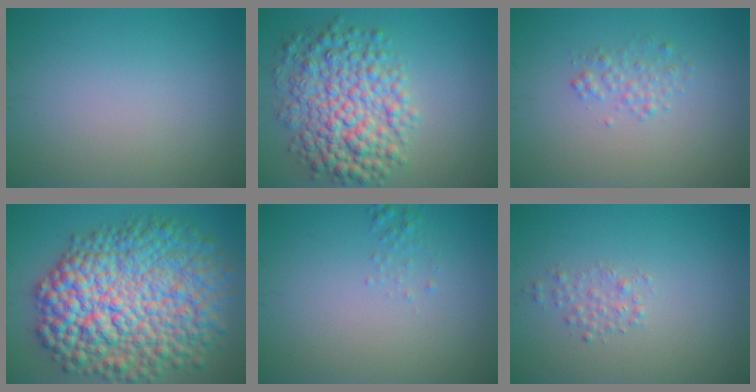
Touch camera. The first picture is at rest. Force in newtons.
{"total": 7.7, "press": 7.7, "slide": 0.1}
{"total": 1.5, "press": 1.5, "slide": 0.0}
{"total": 14.7, "press": 14.7, "slide": 0.1}
{"total": 0.8, "press": 0.8, "slide": 0.1}
{"total": 1.3, "press": 1.3, "slide": 0.0}